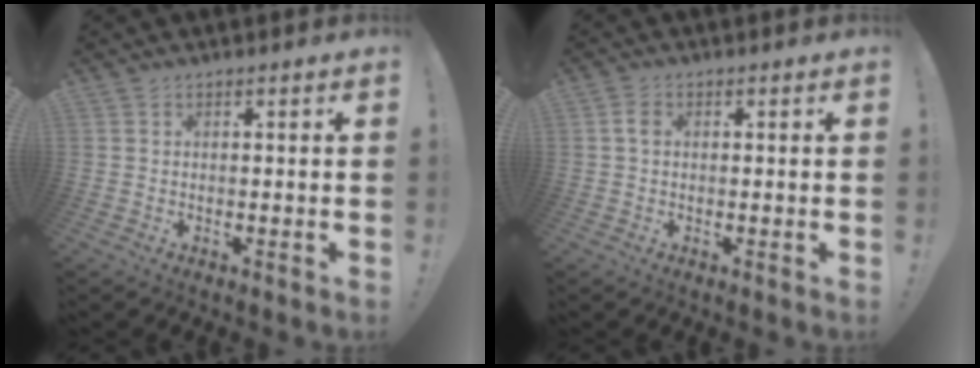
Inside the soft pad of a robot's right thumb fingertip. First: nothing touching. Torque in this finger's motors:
{"motor_torque": [0.19, -0.71, 0.15, -0.29, 0.00]}